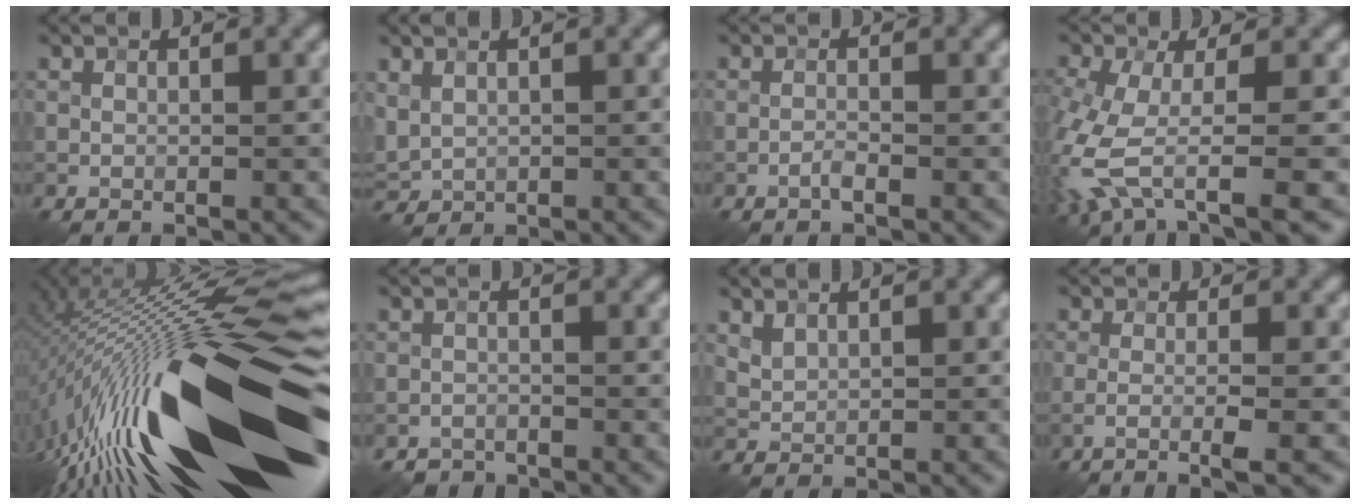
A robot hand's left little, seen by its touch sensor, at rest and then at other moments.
{"total": 1.7, "force": [0.7, 1.2, 0.9], "torque": [-0.025, -0.003, 0.023]}
{"total": 0.9, "force": [-0.6, 0.1, 0.6], "torque": [-0.012, 0.003, -0.014]}
{"total": 7.0, "force": [-2.6, 2.6, 6.0], "torque": [-0.142, -0.014, -0.055]}
{"total": 20.3, "force": [-4.1, 5.6, 19.1], "torque": [-0.314, 0.002, -0.089]}
{"total": 2.3, "force": [-2.1, 0.8, -0.2], "torque": [0.006, 0.004, -0.035]}
{"total": 1.2, "force": [1.0, 0.6, 0.5], "torque": [-0.015, -0.002, 0.024]}
{"total": 3.0, "force": [-1.1, 0.6, 2.7], "torque": [-0.036, 0.000, -0.035]}